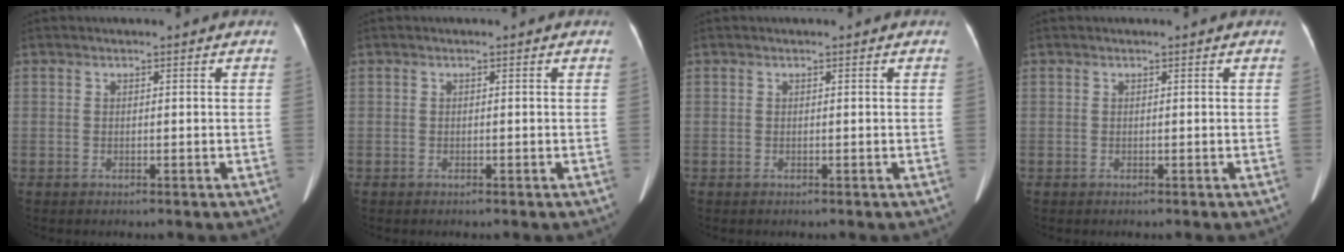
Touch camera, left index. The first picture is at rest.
{"total": 0.0}
{"total": 0.0}
{"total": 0.0}